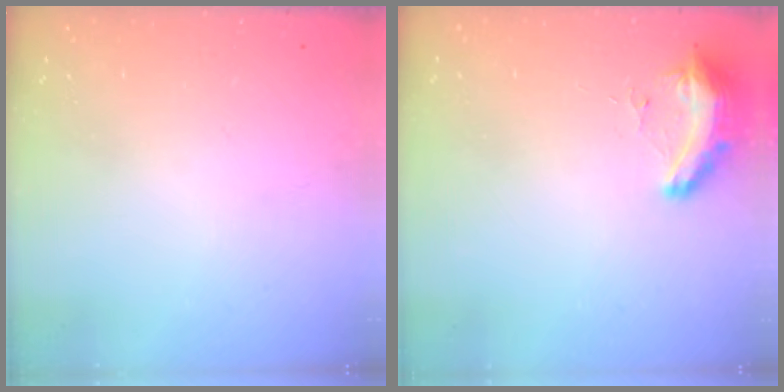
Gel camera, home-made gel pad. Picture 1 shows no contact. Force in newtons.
{"total": 8.8, "press": 8.6, "slide": 1.7}